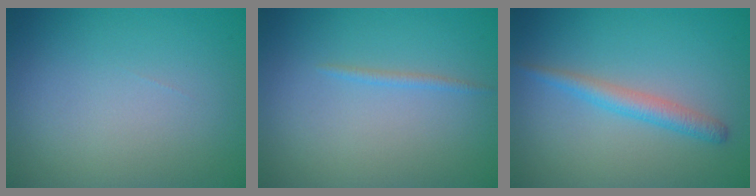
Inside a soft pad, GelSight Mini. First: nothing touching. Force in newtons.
{"total": 0.7, "press": 0.7, "slide": 0.1}
{"total": 2.2, "press": 2.2, "slide": 0.1}